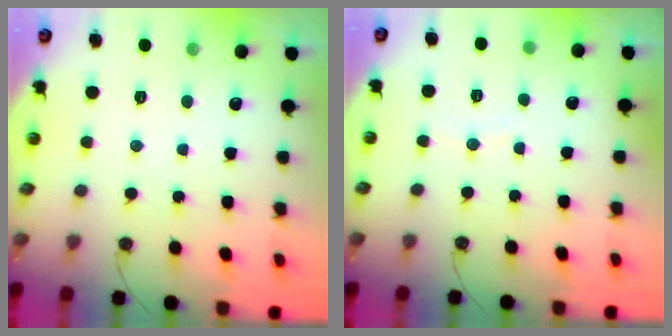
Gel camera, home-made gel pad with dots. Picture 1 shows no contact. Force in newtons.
{"total": 2.7, "press": 2.7, "slide": 0.3}